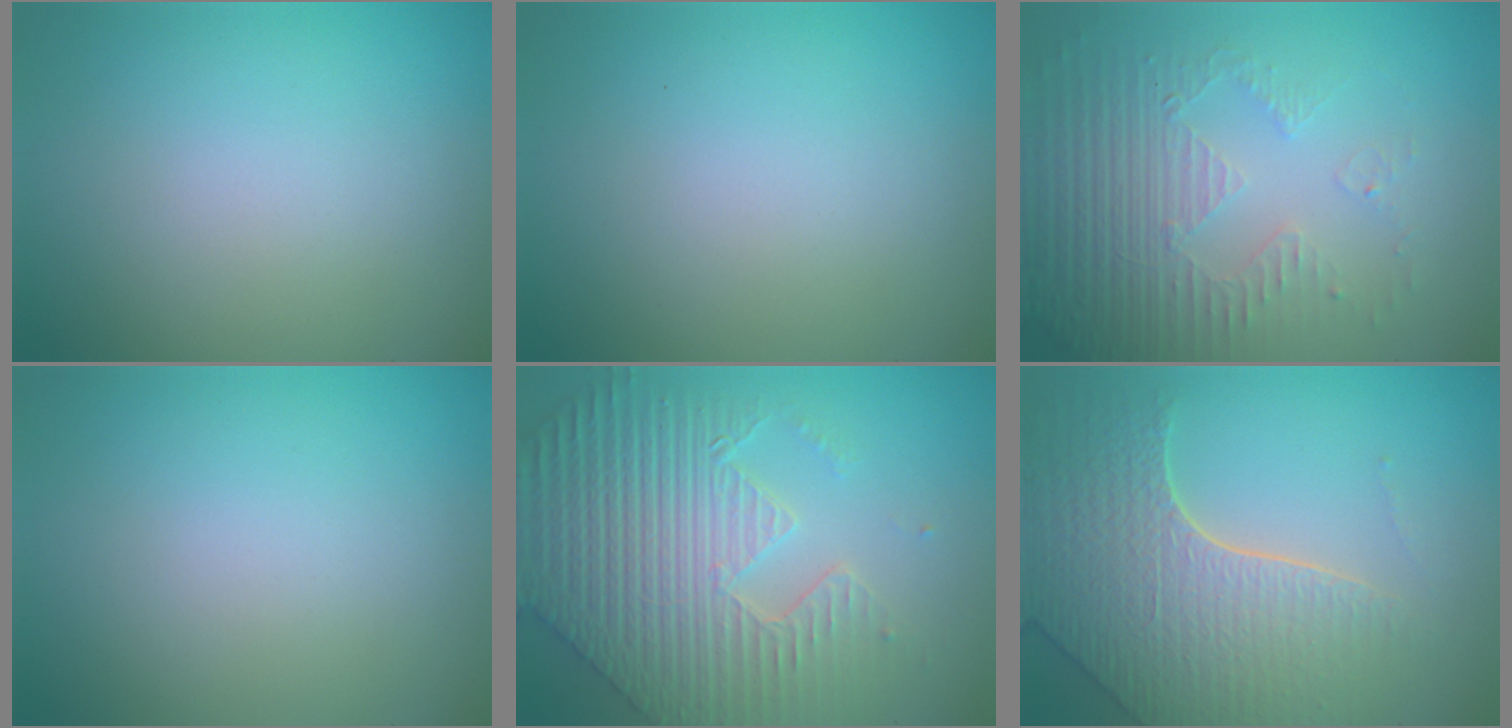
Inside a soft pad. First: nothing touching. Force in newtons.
{"total": 0.0}
{"total": 5.4, "press": 3.6, "slide": 4.0}
{"total": 0.0}
{"total": 8.2, "press": 6.4, "slide": 5.1}
{"total": 6.4, "press": 5.2, "slide": 3.7}